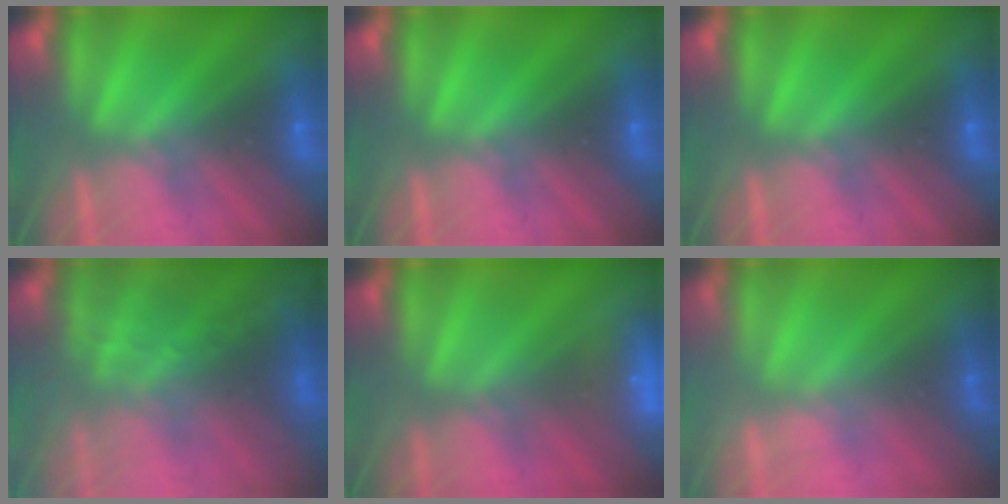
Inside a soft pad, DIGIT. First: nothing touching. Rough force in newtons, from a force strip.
{"total": 0.0}
{"total": 0.0}
{"total": 7.1}
{"total": 6.4}
{"total": 2.3}